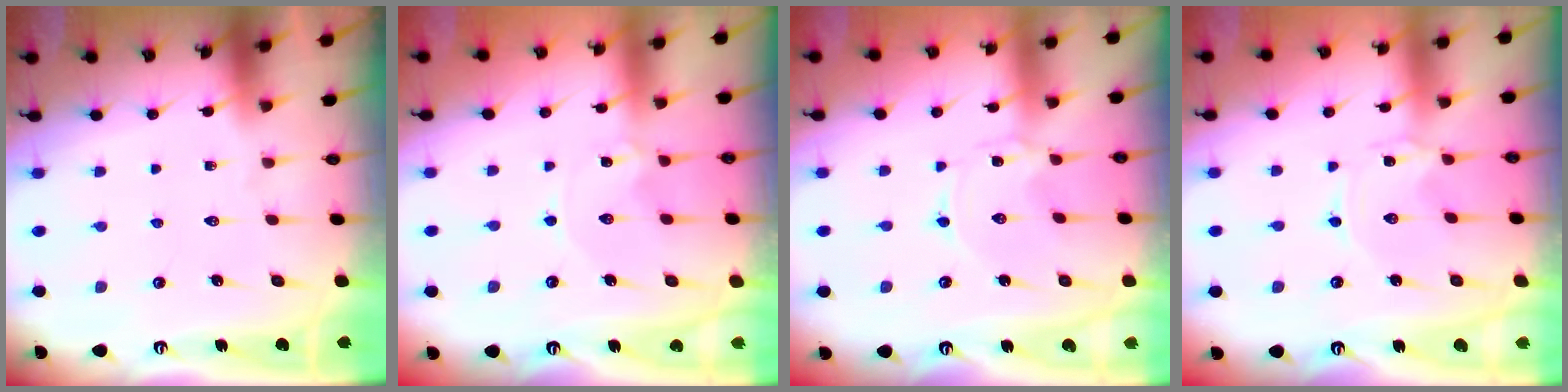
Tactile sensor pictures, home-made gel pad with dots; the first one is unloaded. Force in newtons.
{"total": 0.0}
{"total": 0.0}
{"total": 0.0}